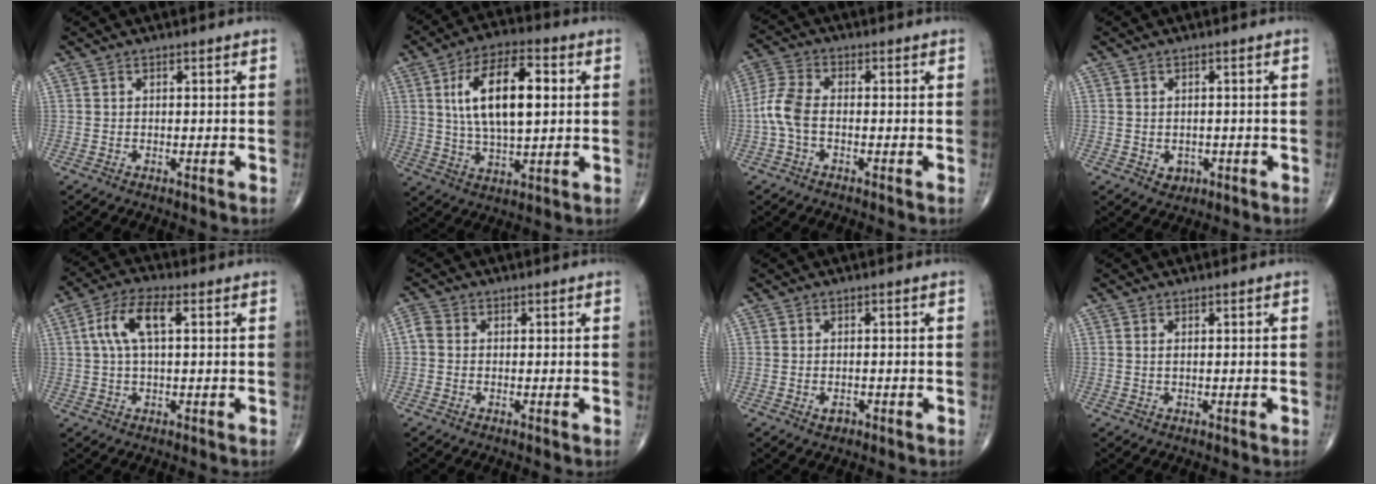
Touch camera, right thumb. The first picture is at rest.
{"total": 15.6, "force": [3.0, 7.0, 13.6], "torque": [-0.229, 0.005, 0.052]}
{"total": 5.9, "force": [-1.3, 3.0, 4.9], "torque": [-0.120, 0.016, -0.036]}
{"total": 2.3, "force": [-0.6, 1.9, 1.1], "torque": [-0.006, 0.001, -0.001]}
{"total": 8.2, "force": [1.9, 3.2, 7.3], "torque": [-0.158, 0.023, 0.032]}
{"total": 2.0, "force": [-0.1, 1.7, 1.2], "torque": [-0.024, 0.004, -0.010]}
{"total": 1.5, "force": [-0.7, 1.0, 0.9], "torque": [-0.009, 0.003, -0.009]}
{"total": 0.6, "force": [0.2, 0.2, 0.5], "torque": [-0.014, 0.001, 0.005]}